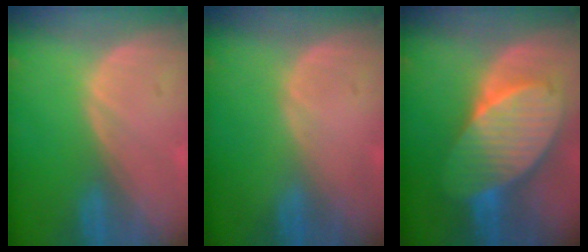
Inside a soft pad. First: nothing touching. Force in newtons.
{"total": 0.0}
{"total": 10.6, "press": 10.6, "slide": 0.7}